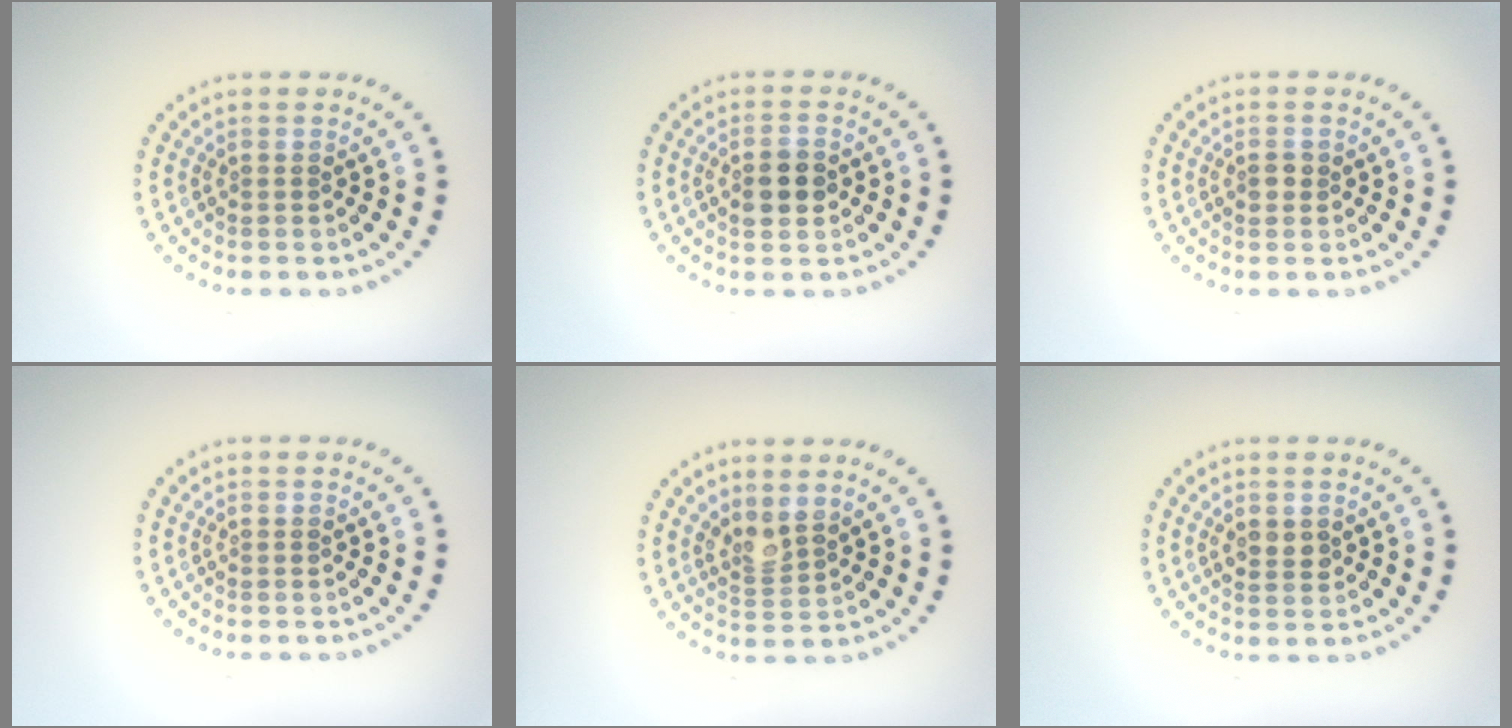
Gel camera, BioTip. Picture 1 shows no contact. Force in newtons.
{"total": 2.8, "press": 2.8, "slide": 0.1}
{"total": 1.2, "press": 1.2, "slide": 0.1}
{"total": 0.0}
{"total": 2.0, "press": 1.6, "slide": 1.2}
{"total": 1.8, "press": 1.8, "slide": 0.3}